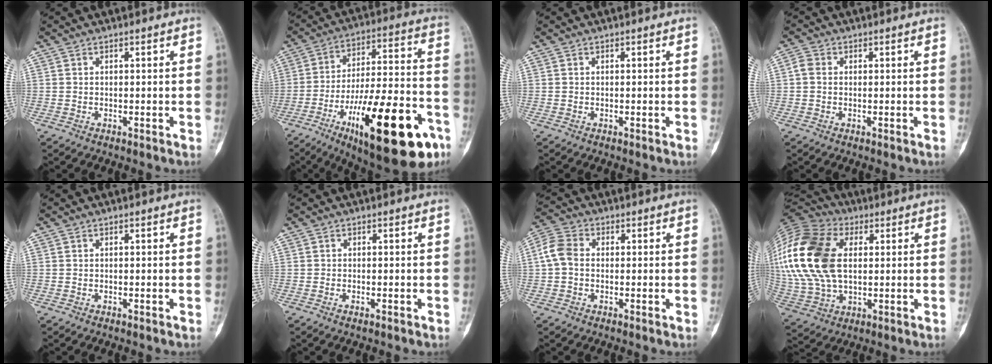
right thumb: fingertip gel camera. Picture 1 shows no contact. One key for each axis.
{"total": 28.3, "fx": -12.8, "fy": 9.1, "fz": 23.6, "tx": -0.339, "ty": 0.060, "tz": -0.188}
{"total": 0.0}
{"total": 2.3, "fx": 0.2, "fy": 1.8, "fz": 1.3, "tx": -0.025, "ty": 0.006, "tz": 0.001}
{"total": 0.0}
{"total": 0.6, "fx": -0.3, "fy": 0.1, "fz": 0.5, "tx": -0.010, "ty": 0.001, "tz": -0.006}
{"total": 5.8, "fx": 0.2, "fy": 4.4, "fz": 3.8, "tx": -0.082, "ty": 0.019, "tz": -0.004}
{"total": 26.4, "fx": 4.9, "fy": 16.6, "fz": 20.0, "tx": -0.464, "ty": 0.015, "tz": 0.092}